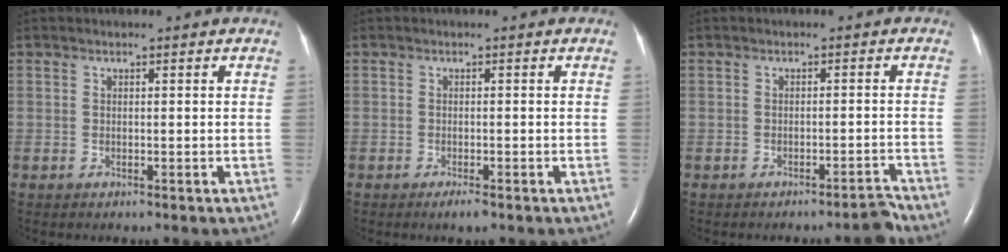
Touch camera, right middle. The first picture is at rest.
{"total": 1.5, "force": [-1.0, 0.2, 1.1], "torque": [-0.022, -0.004, -0.016]}
{"total": 2.1, "force": [-2.0, -0.2, 0.5], "torque": [0.001, 0.001, -0.026]}